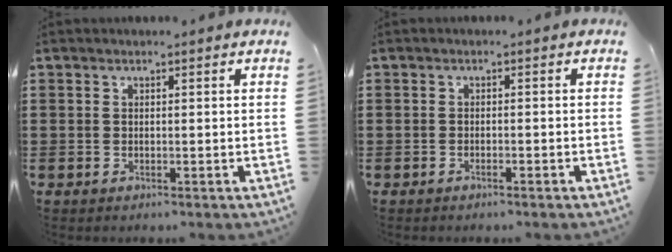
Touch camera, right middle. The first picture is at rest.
{"total": 0.8, "force": [-0.7, 0.0, 0.3], "torque": [-0.008, -0.002, -0.013]}